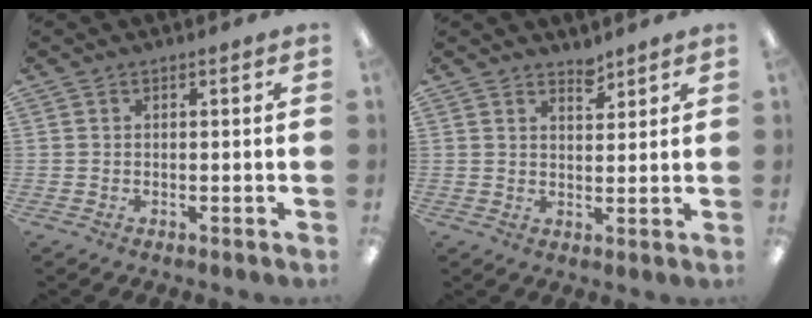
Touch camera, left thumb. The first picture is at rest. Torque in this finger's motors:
{"motor_torque": [0.08, 0.27, -0.23, -0.37, 0.04]}